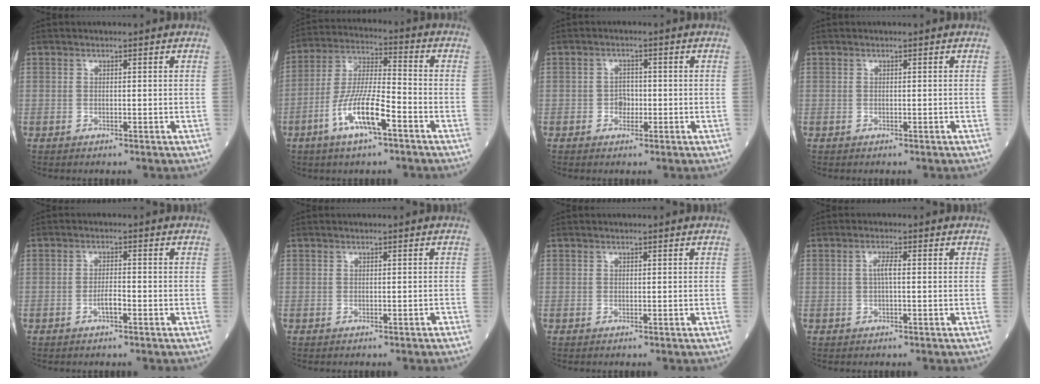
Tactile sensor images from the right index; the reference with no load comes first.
{"total": 11.3, "force": [-5.2, 1.9, 9.9], "torque": [-0.197, -0.003, -0.100]}
{"total": 3.1, "force": [-0.9, 2.0, 2.1], "torque": [-0.035, 0.007, -0.018]}
{"total": 0.0}
{"total": 2.4, "force": [-1.0, 0.5, 2.1], "torque": [-0.037, 0.002, -0.019]}
{"total": 0.0}
{"total": 0.0}
{"total": 2.1, "force": [0.1, 0.3, 2.1], "torque": [-0.040, 0.003, 0.001]}